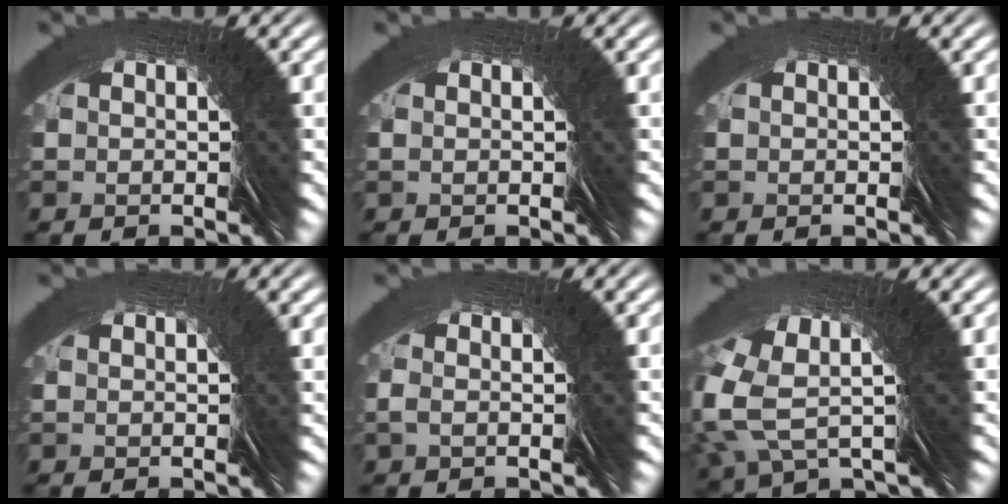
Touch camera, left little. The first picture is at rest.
{"total": 1.4, "force": [0.5, -1.2, -0.5], "torque": [0.016, 0.012, 0.005]}
{"total": 0.0}
{"total": 2.0, "force": [0.5, -1.7, -1.0], "torque": [0.023, 0.013, 0.005]}
{"total": 1.5, "force": [0.3, -1.4, -0.4], "torque": [0.019, 0.017, -0.002]}
{"total": 5.7, "force": [3.8, 1.5, 4.0], "torque": [-0.070, 0.042, 0.038]}